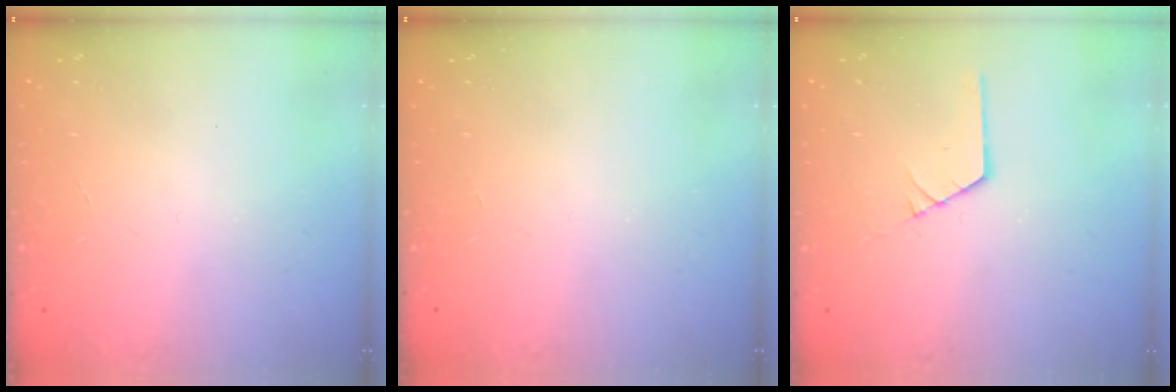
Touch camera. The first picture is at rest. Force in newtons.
{"total": 0.0}
{"total": 1.4, "press": 1.4, "slide": 0.2}